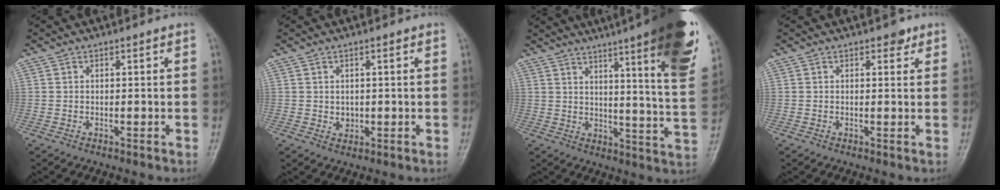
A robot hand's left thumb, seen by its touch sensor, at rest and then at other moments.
{"total": 1.9, "force": [0.2, 1.6, 1.0], "torque": [-0.006, -0.002, 0.008]}
{"total": 25.4, "force": [14.8, 2.9, 20.4], "torque": [-0.242, -0.059, 0.190]}
{"total": 1.9, "force": [1.2, 1.1, 1.0], "torque": [-0.001, -0.003, 0.011]}